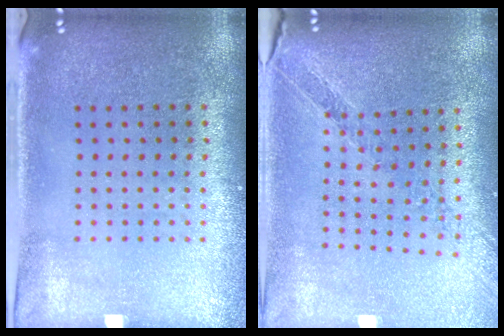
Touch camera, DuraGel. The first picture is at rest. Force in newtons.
{"total": 0.6, "press": 0.6, "slide": 0.1}